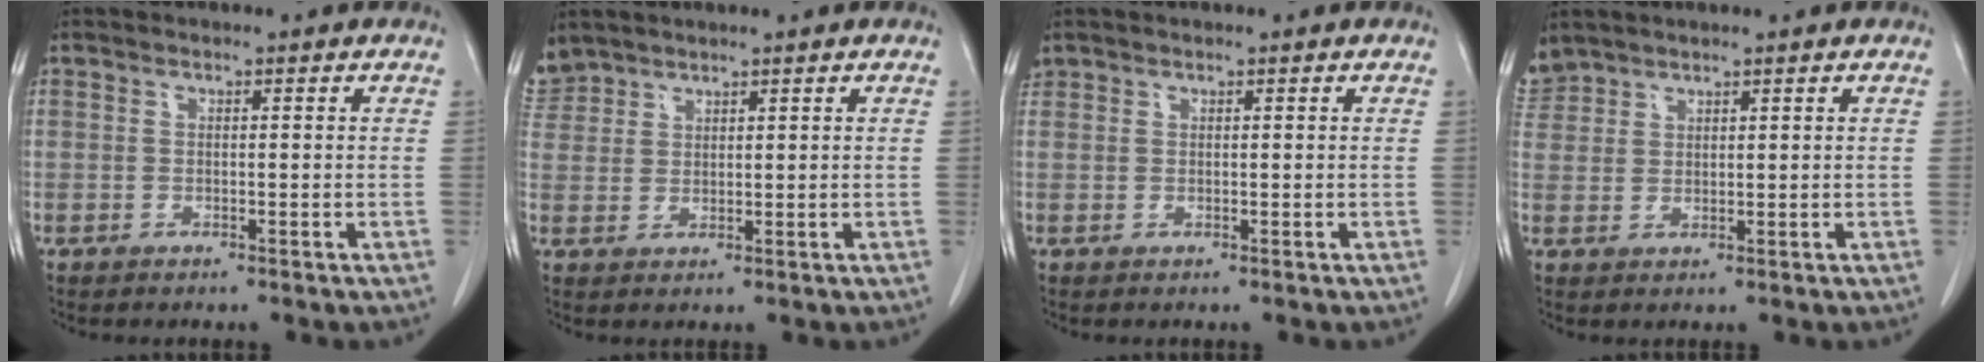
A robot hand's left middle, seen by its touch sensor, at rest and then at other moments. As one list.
[{"total": 4.2, "force": [3.7, 2.1, -0.1], "torque": [0.000, 0.014, 0.081]}, {"total": 0.8, "force": [0.6, 0.5, 0.0], "torque": [-0.001, 0.016, 0.015]}, {"total": 3.3, "force": [3.0, 1.2, -0.1], "torque": [-0.003, 0.014, 0.067]}]